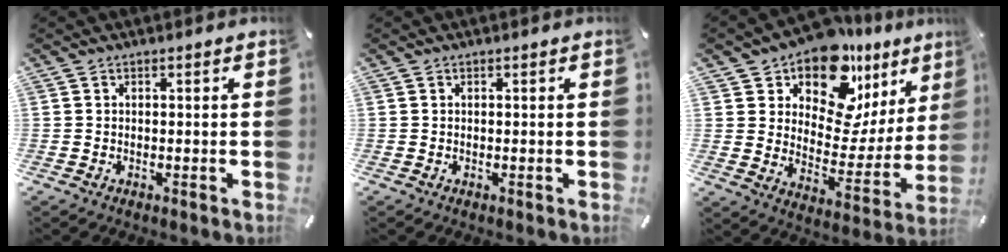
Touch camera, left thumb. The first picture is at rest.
{"total": 0.0}
{"total": 16.1, "force": [11.4, 9.1, 6.6], "torque": [-0.108, -0.098, 0.201]}